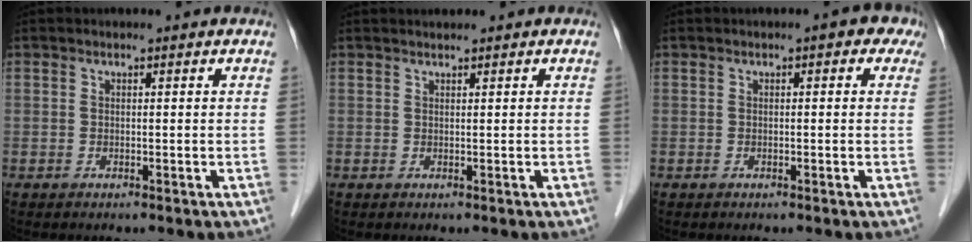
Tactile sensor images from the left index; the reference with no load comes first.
{"total": 0.8, "force": [0.8, 0.0, 0.2], "torque": [-0.006, 0.007, 0.017]}
{"total": 2.7, "force": [1.0, 1.3, 2.1], "torque": [-0.014, 0.019, 0.003]}